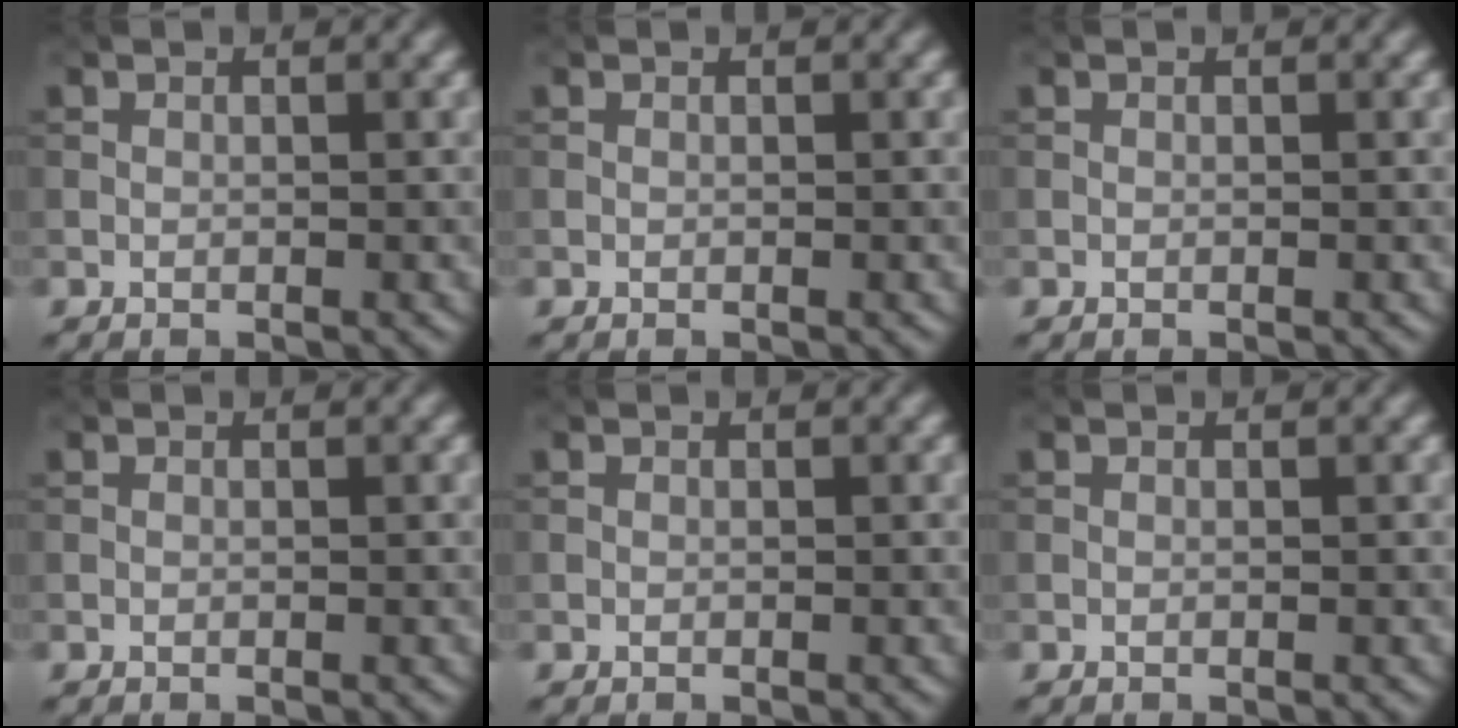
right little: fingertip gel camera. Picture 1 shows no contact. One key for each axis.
{"total": 0.0}
{"total": 0.0}
{"total": 0.0}
{"total": 0.0}
{"total": 0.0}